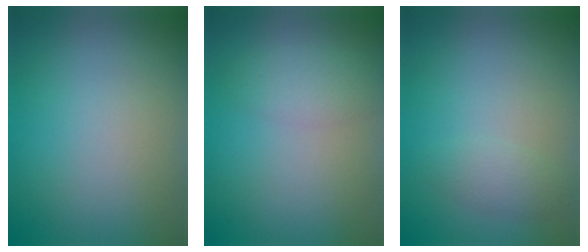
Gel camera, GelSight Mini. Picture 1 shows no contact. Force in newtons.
{"total": 2.1, "press": 2.1, "slide": 0.1}
{"total": 1.5, "press": 1.5, "slide": 0.1}